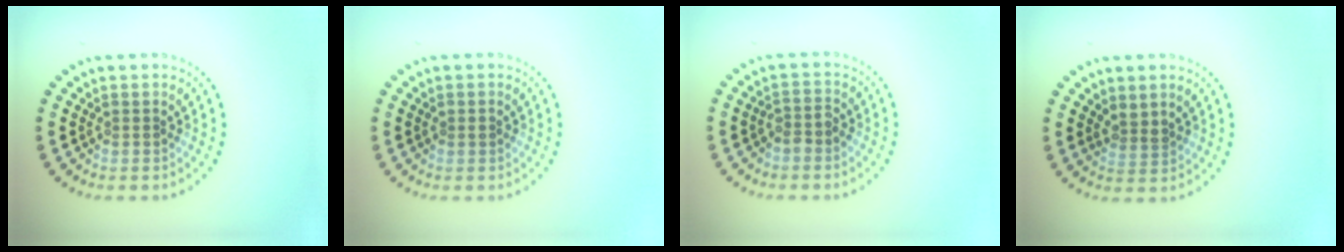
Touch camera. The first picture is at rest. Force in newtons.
{"total": 0.7, "press": 0.7, "slide": 0.2}
{"total": 1.5, "press": 1.2, "slide": 0.8}
{"total": 1.5, "press": 1.2, "slide": 0.9}